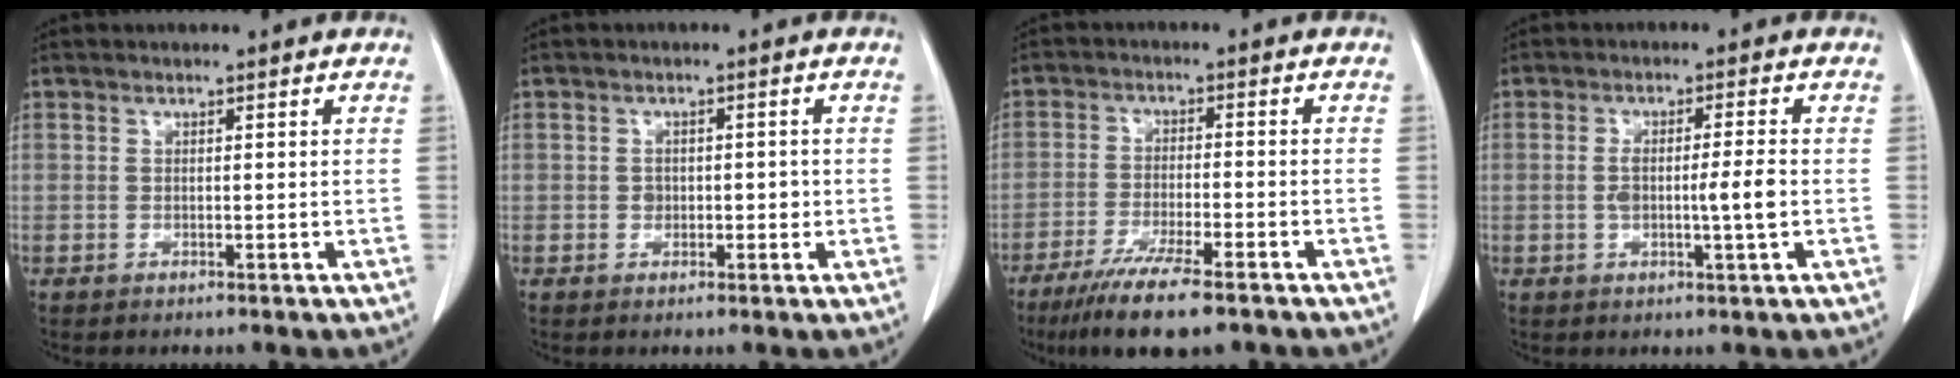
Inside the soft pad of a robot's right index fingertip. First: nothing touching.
{"total": 2.1, "force": [-0.3, 1.6, 1.4], "torque": [-0.017, 0.006, -0.003]}
{"total": 10.8, "force": [-7.8, 1.1, 7.3], "torque": [-0.118, -0.024, -0.124]}
{"total": 5.0, "force": [-0.7, 0.1, 5.0], "torque": [-0.093, 0.001, -0.010]}